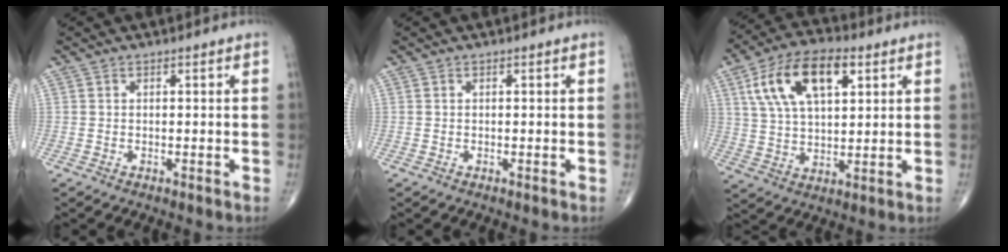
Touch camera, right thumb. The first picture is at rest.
{"total": 0.0}
{"total": 15.4, "force": [5.9, 7.6, 11.9], "torque": [-0.206, 0.002, 0.105]}